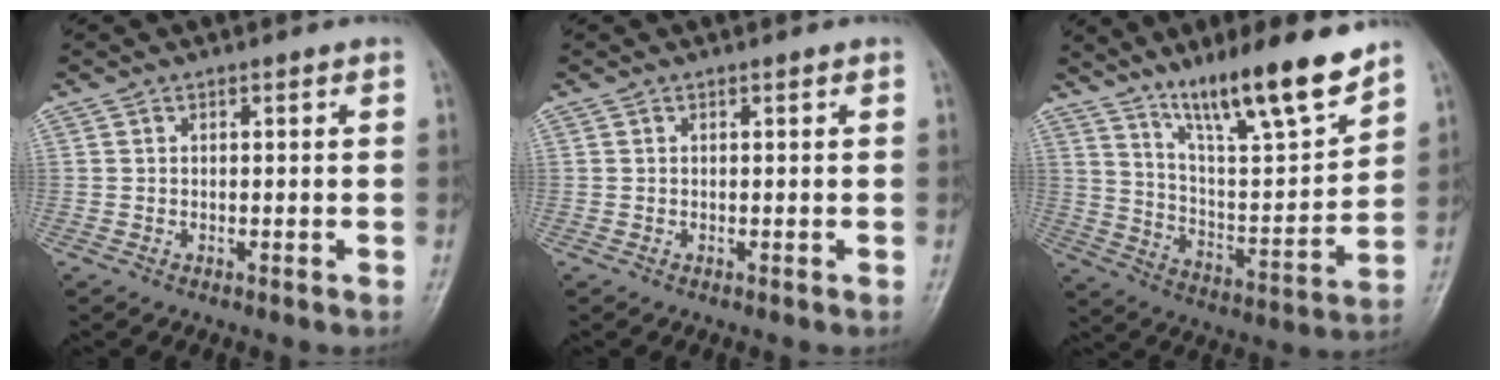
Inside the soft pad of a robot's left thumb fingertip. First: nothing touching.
{"total": 0.0}
{"total": 17.9, "force": [13.1, 2.8, 11.9], "torque": [-0.172, -0.078, 0.227]}